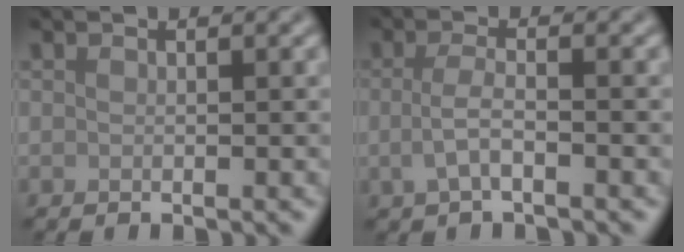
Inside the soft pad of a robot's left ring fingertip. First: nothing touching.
{"total": 2.4, "force": [-0.6, 0.8, 2.2], "torque": [-0.048, -0.003, -0.015]}